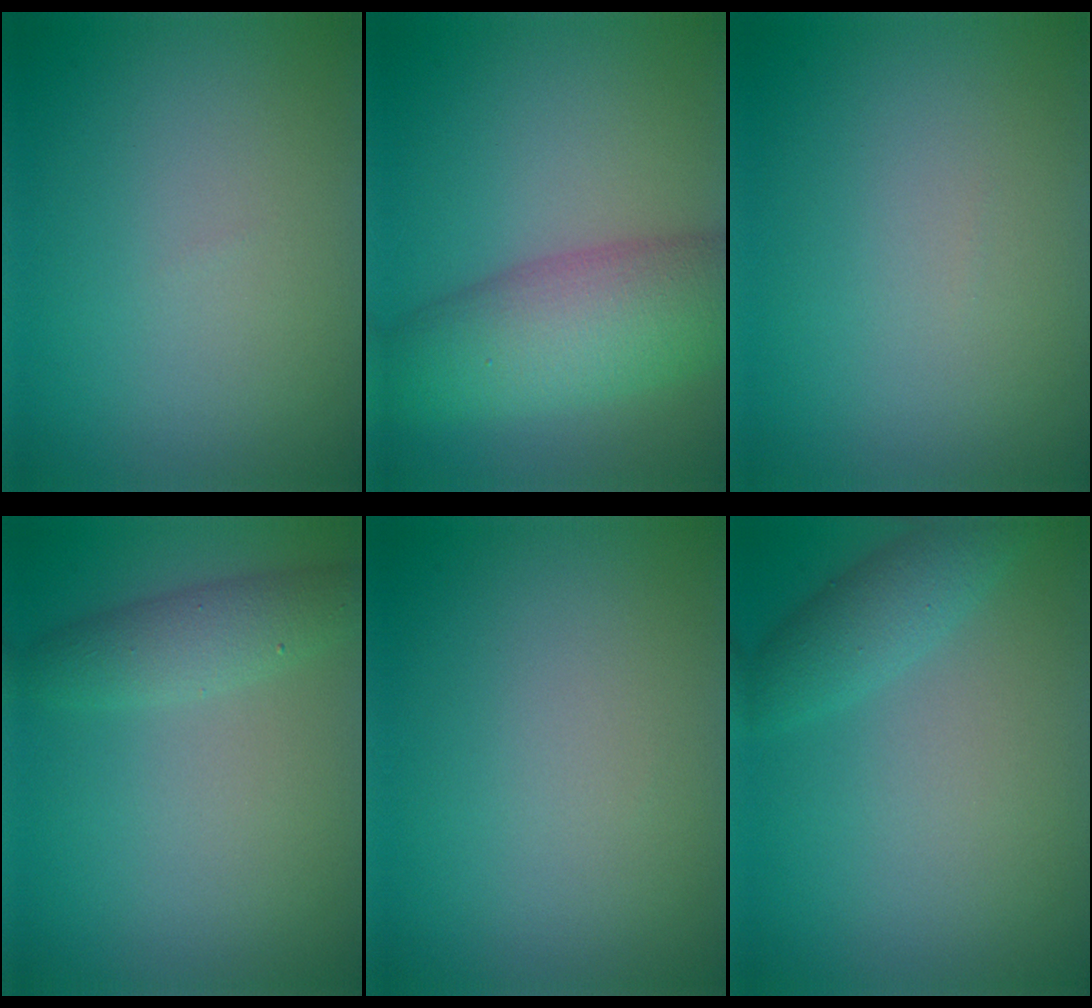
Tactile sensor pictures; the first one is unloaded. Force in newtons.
{"total": 7.7, "press": 7.7, "slide": 0.1}
{"total": 0.0}
{"total": 2.7, "press": 2.7, "slide": 0.1}
{"total": 0.0}
{"total": 2.6, "press": 2.6, "slide": 0.1}